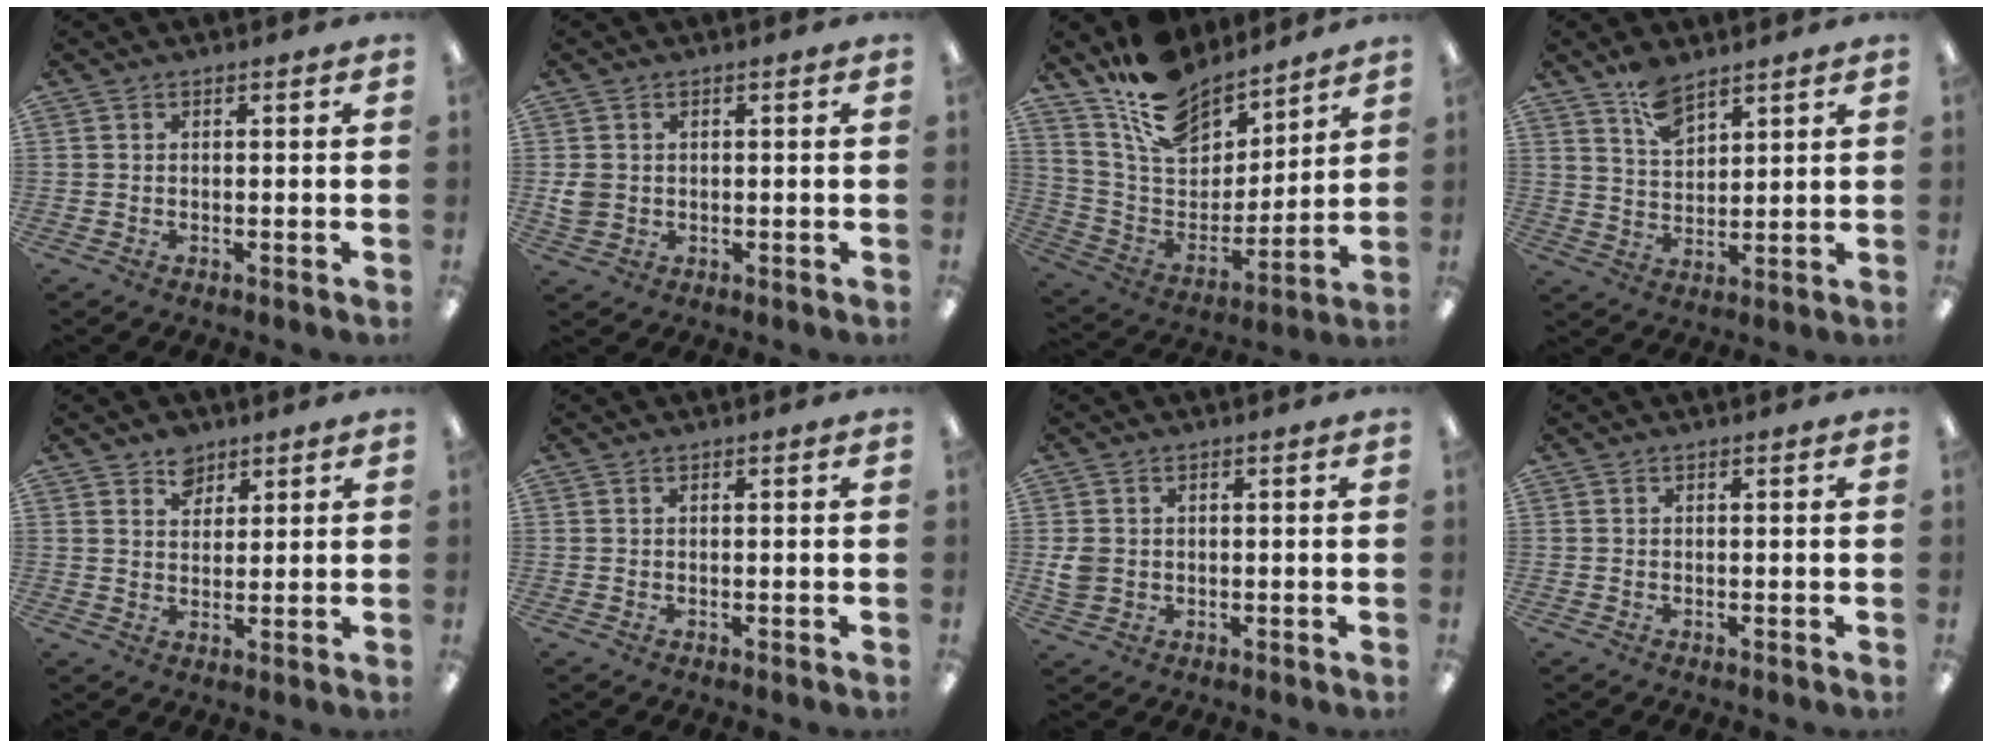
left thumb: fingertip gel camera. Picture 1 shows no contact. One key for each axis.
{"total": 3.2, "fx": 0.2, "fy": 2.8, "fz": 1.5, "tx": -0.027, "ty": 0.005, "tz": 0.007}
{"total": 16.9, "fx": 13.6, "fy": 8.3, "fz": 5.7, "tx": -0.132, "ty": -0.088, "tz": 0.254}
{"total": 7.7, "fx": 5.7, "fy": 3.7, "fz": 3.6, "tx": -0.063, "ty": -0.027, "tz": 0.104}
{"total": 5.4, "fx": 4.0, "fy": 3.5, "fz": 1.2, "tx": -0.006, "ty": -0.018, "tz": 0.069}
{"total": 0.0}
{"total": 3.6, "fx": 0.3, "fy": 3.2, "fz": 1.7, "tx": -0.030, "ty": -0.001, "tz": 0.004}
{"total": 0.0}